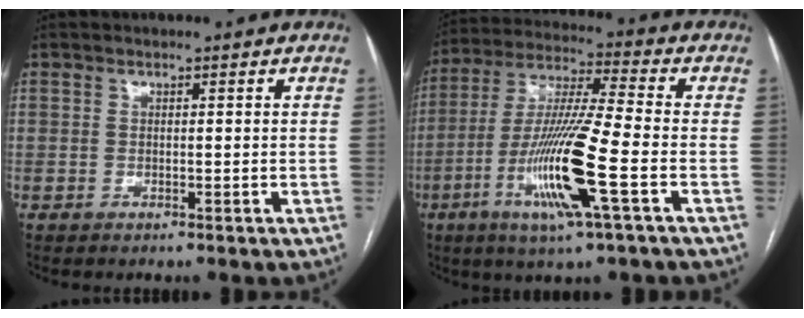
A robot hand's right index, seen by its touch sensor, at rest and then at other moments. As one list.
[{"total": 15.3, "force": [-5.2, -0.1, 14.4], "torque": [-0.291, -0.015, -0.100]}]